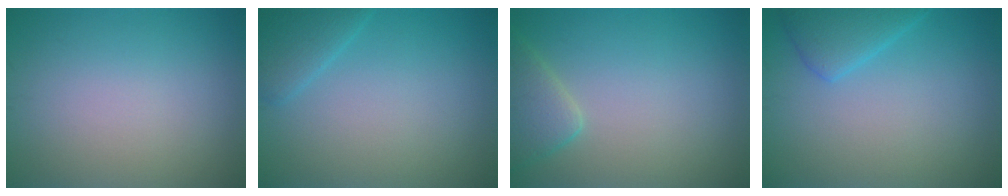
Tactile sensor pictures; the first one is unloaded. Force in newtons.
{"total": 2.2, "press": 2.2, "slide": 0.1}
{"total": 2.9, "press": 2.9, "slide": 0.2}
{"total": 2.9, "press": 2.9, "slide": 0.2}